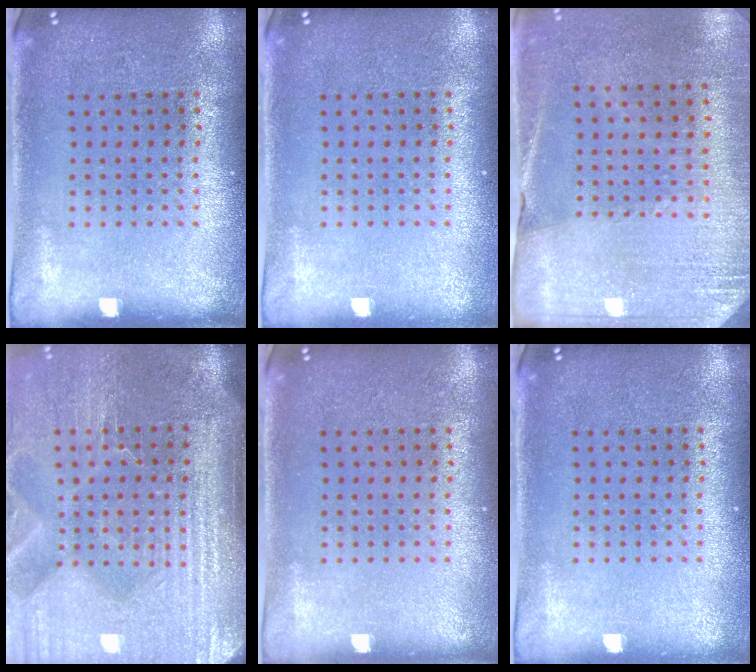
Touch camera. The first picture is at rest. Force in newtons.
{"total": 0.0}
{"total": 2.7, "press": 2.6, "slide": 0.9}
{"total": 4.9, "press": 4.2, "slide": 2.5}
{"total": 0.0}
{"total": 0.0}